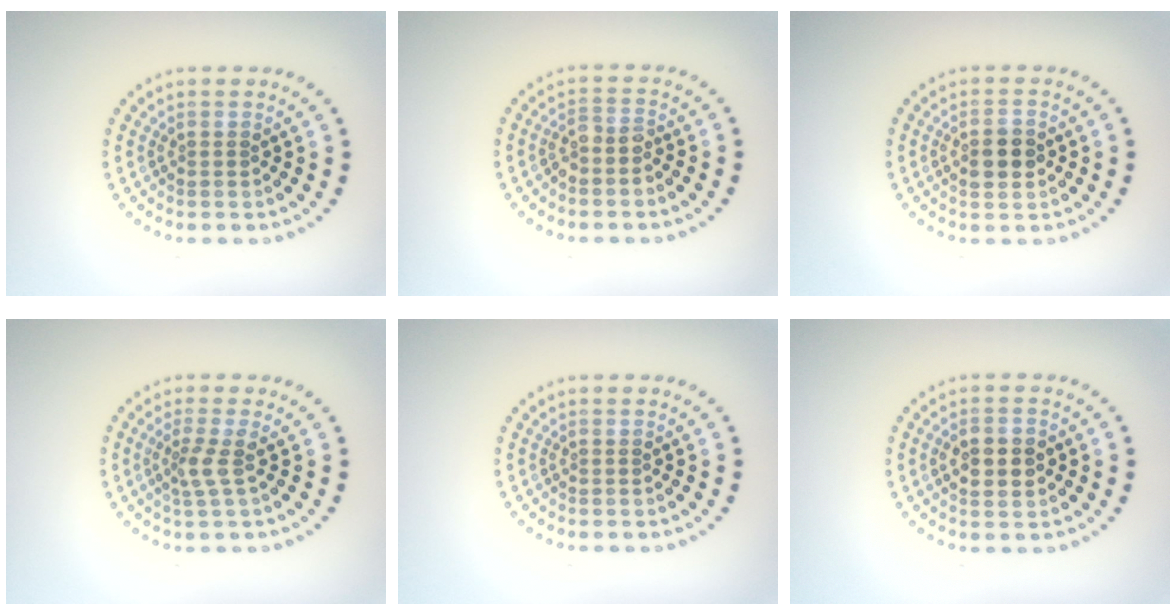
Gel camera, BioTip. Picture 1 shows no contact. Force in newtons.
{"total": 1.9, "press": 1.6, "slide": 1.0}
{"total": 2.9, "press": 2.9, "slide": 0.2}
{"total": 1.8, "press": 1.4, "slide": 1.2}
{"total": 0.0}
{"total": 3.7, "press": 3.7, "slide": 0.1}